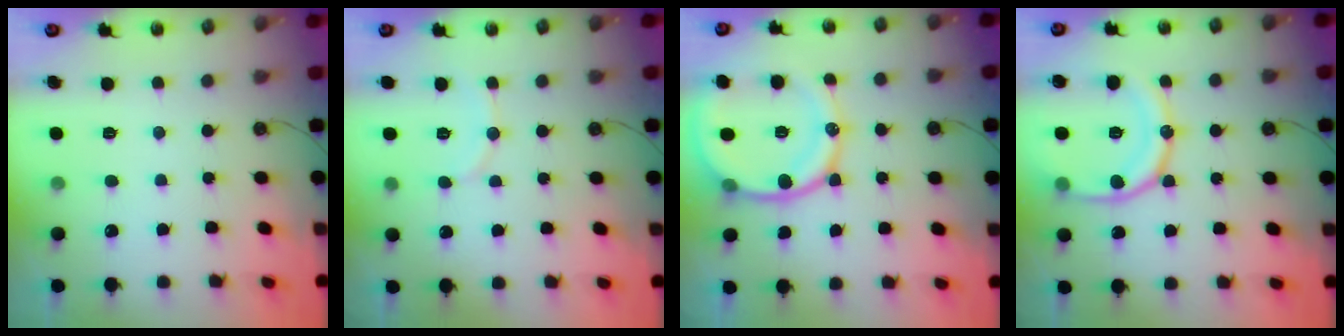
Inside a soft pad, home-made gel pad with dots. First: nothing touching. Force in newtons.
{"total": 5.3, "press": 5.2, "slide": 1.3}
{"total": 16.5, "press": 16.4, "slide": 1.4}
{"total": 17.2, "press": 17.1, "slide": 2.0}